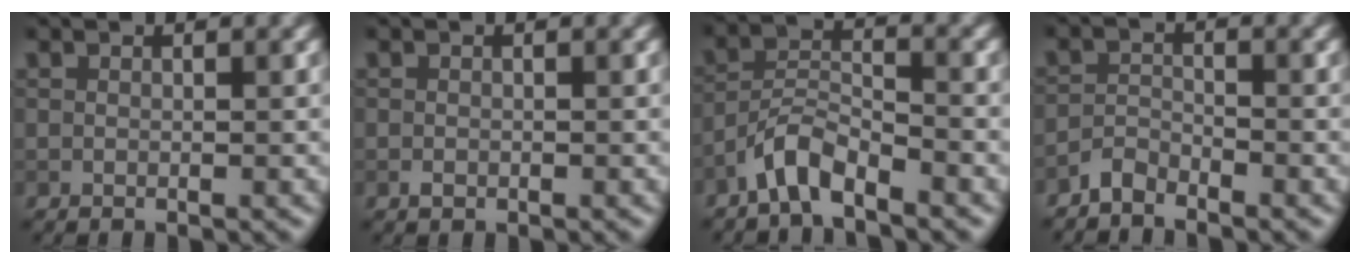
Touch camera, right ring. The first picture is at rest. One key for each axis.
{"total": 0.6, "fx": -0.3, "fy": 0.5, "fz": 0.3, "tx": -0.002, "ty": -0.003, "tz": -0.005}
{"total": 3.9, "fx": -3.0, "fy": 0.9, "fz": 2.2, "tx": -0.041, "ty": 0.013, "tz": -0.066}
{"total": 1.8, "fx": -1.7, "fy": 0.4, "fz": 0.3, "tx": -0.004, "ty": 0.008, "tz": -0.037}